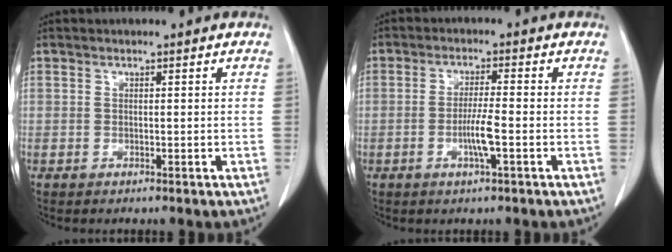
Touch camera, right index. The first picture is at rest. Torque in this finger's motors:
{"motor_torque": [1.02, 0.26, 0.52, 0.09]}